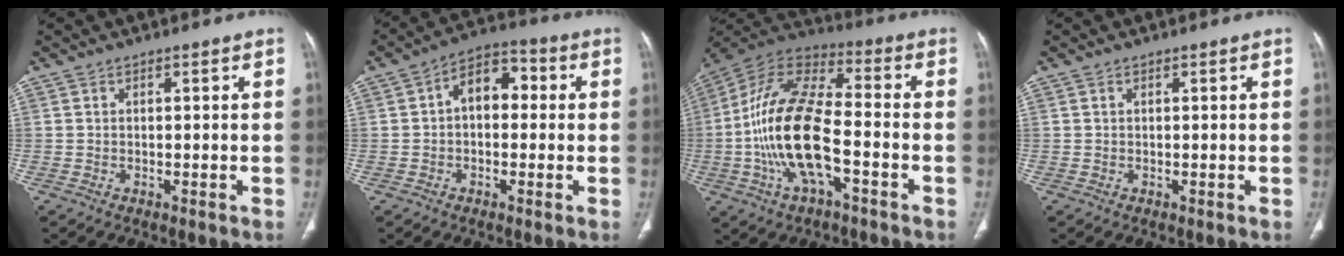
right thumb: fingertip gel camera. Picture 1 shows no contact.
{"total": 8.3, "force": [0.7, 5.4, 6.2], "torque": [-0.067, 0.031, -0.001]}
{"total": 19.7, "force": [-4.5, 8.4, 17.2], "torque": [-0.343, 0.036, -0.082]}
{"total": 0.0}